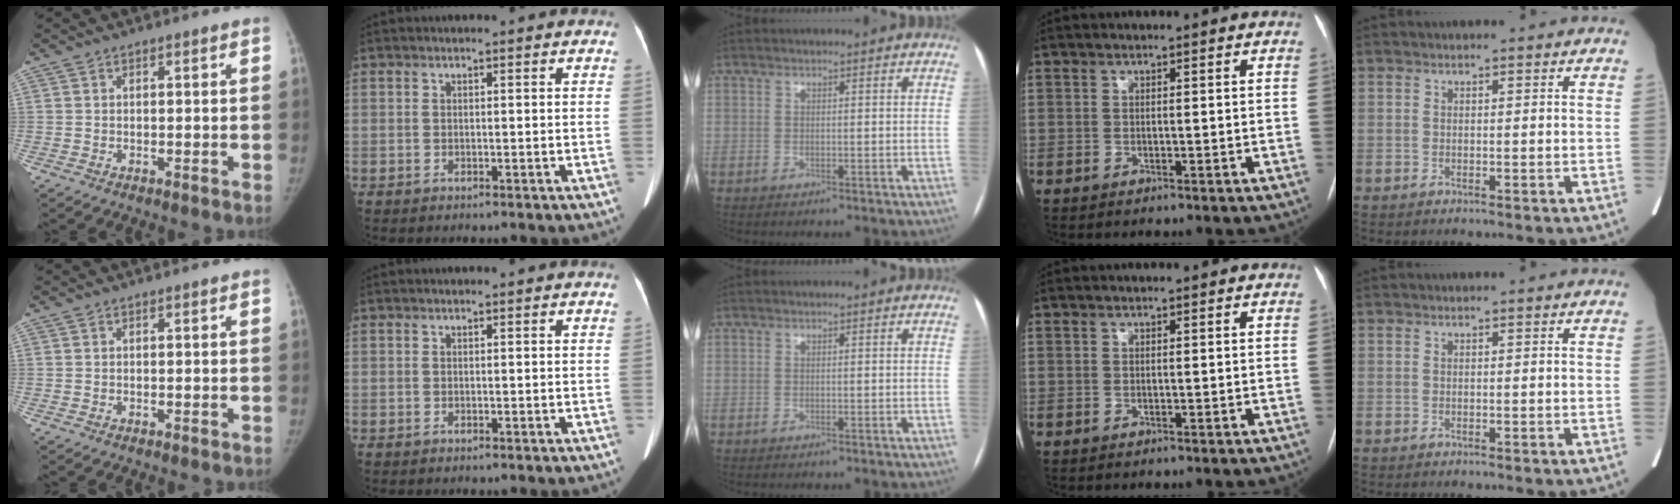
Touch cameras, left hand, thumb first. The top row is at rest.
{}